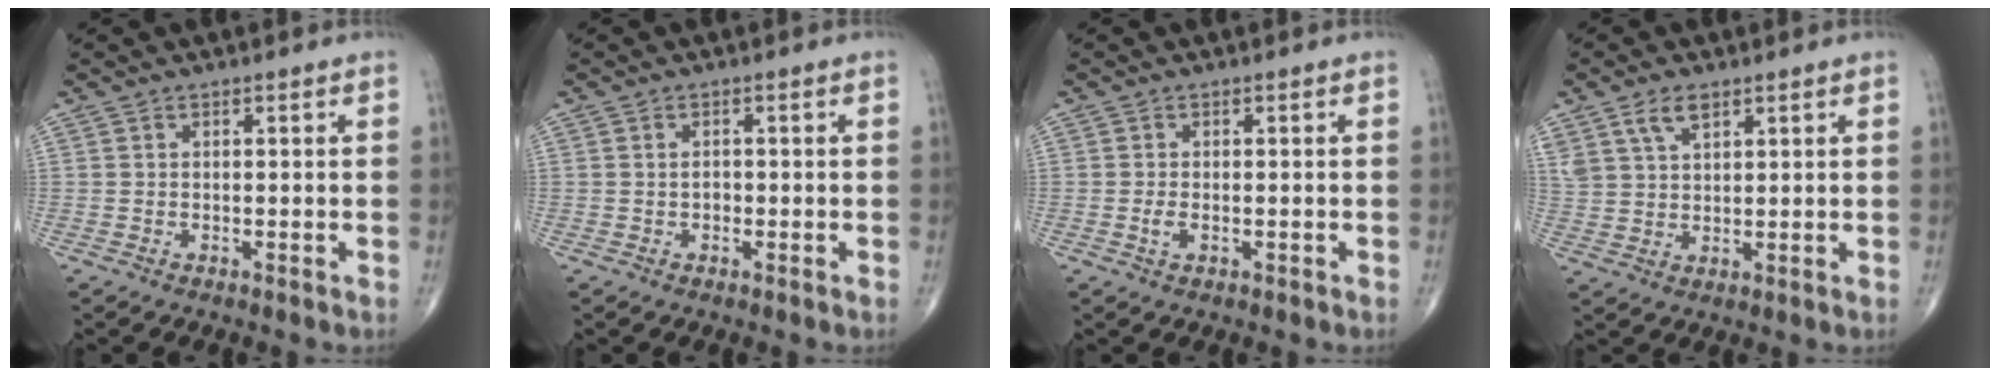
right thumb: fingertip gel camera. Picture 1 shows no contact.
{"total": 1.1, "force": [-0.1, 0.8, 0.7], "torque": [-0.010, 0.002, -0.002]}
{"total": 1.7, "force": [-0.4, 0.9, 1.4], "torque": [-0.032, -0.001, -0.009]}
{"total": 6.1, "force": [3.7, 3.2, 3.7], "torque": [-0.067, -0.010, 0.077]}